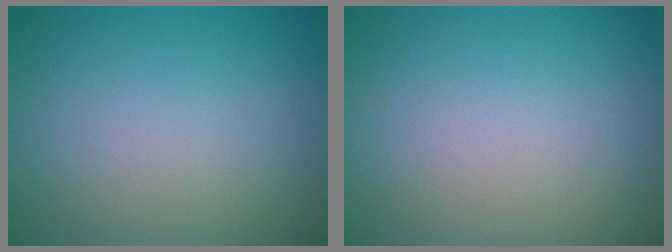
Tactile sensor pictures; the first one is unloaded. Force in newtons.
{"total": 0.0}